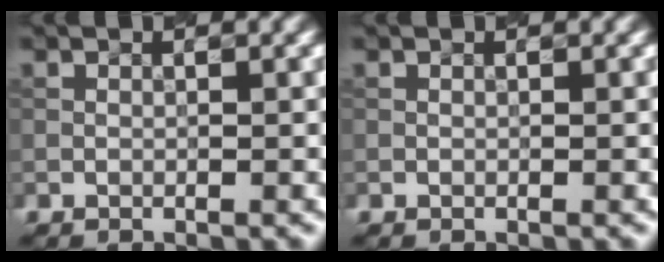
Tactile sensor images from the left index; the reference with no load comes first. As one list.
[{"total": 0.0}]